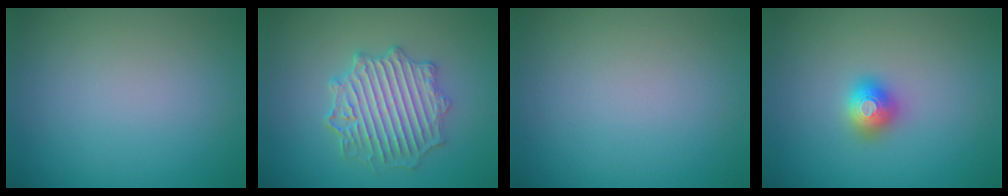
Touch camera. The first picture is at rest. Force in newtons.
{"total": 5.2, "press": 4.6, "slide": 2.2}
{"total": 0.0}
{"total": 2.0, "press": 2.0, "slide": 0.1}